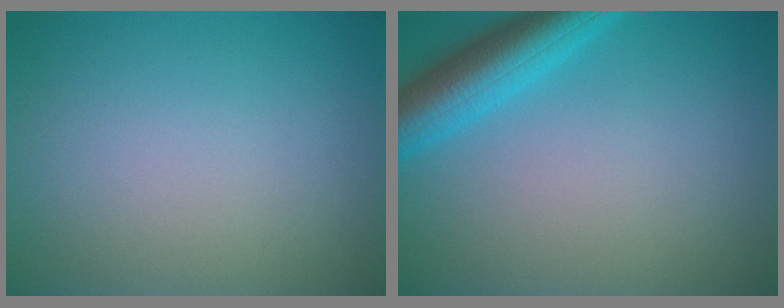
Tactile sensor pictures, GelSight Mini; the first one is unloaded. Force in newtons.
{"total": 5.3, "press": 5.3, "slide": 0.3}